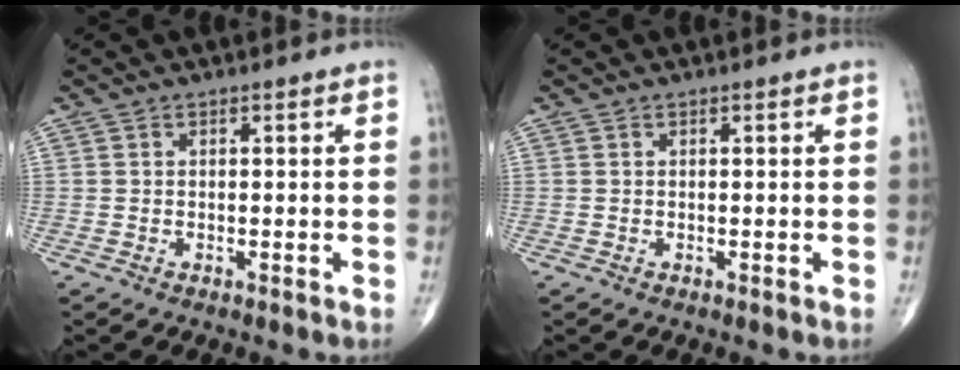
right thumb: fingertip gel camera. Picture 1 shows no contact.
{"total": 0.0}